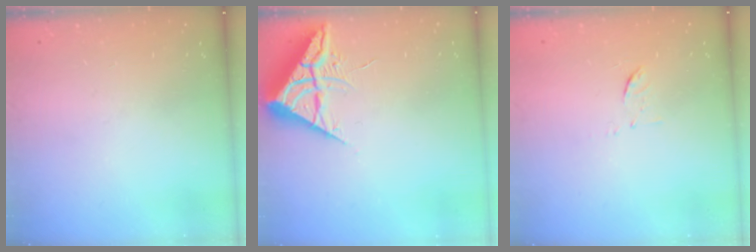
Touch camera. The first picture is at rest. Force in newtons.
{"total": 6.9, "press": 6.9, "slide": 0.4}
{"total": 6.0, "press": 6.0, "slide": 0.4}